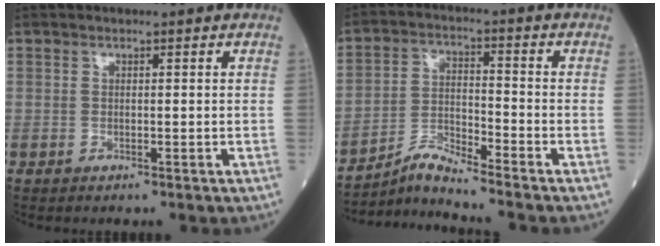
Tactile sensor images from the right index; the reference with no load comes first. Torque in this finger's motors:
{"motor_torque": [-0.56, -0.47, 0.05, 0.00]}